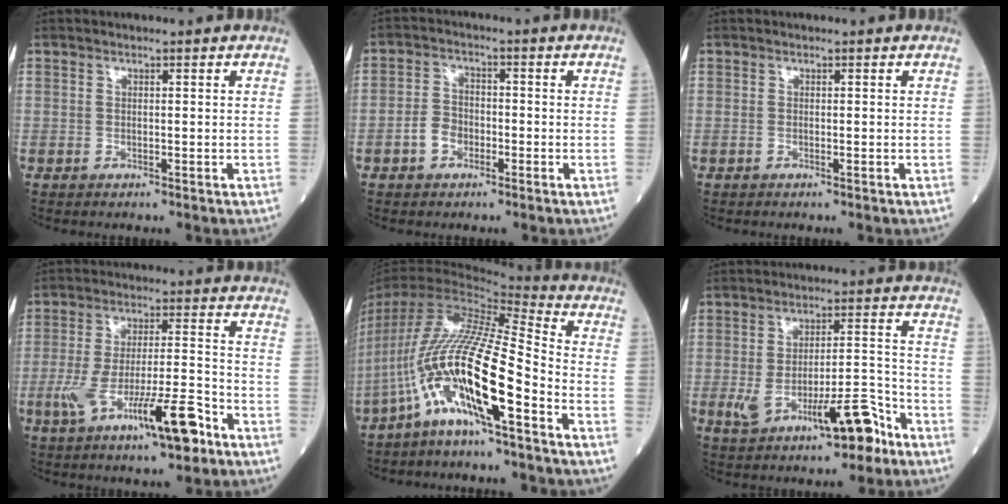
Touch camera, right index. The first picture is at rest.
{"total": 3.9, "force": [-1.8, 2.8, 2.1], "torque": [-0.043, 0.011, -0.035]}
{"total": 0.0}
{"total": 13.5, "force": [-6.3, 2.3, 11.7], "torque": [-0.210, -0.003, -0.102]}
{"total": 18.9, "force": [-7.9, 2.4, 17.0], "torque": [-0.363, -0.004, -0.145]}
{"total": 11.6, "force": [-5.1, 3.6, 9.8], "torque": [-0.163, 0.017, -0.072]}